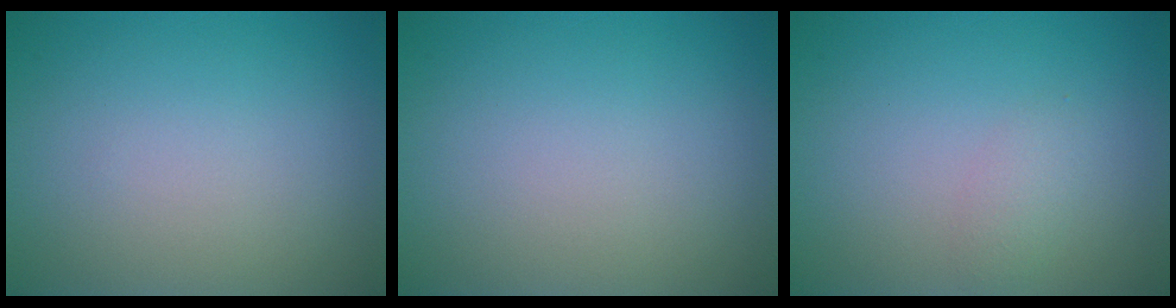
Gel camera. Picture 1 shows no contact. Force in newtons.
{"total": 0.0}
{"total": 1.1, "press": 1.1, "slide": 0.1}